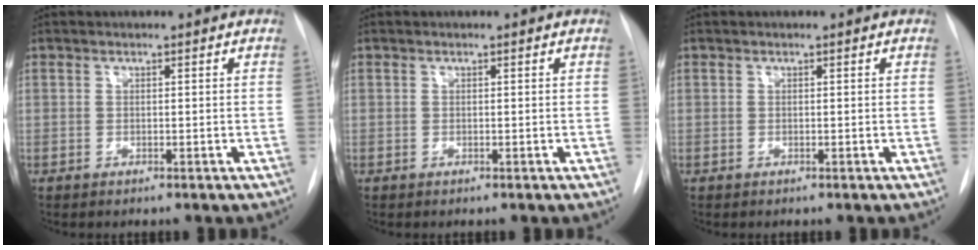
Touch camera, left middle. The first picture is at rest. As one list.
[{"total": 0.0}, {"total": 0.0}]